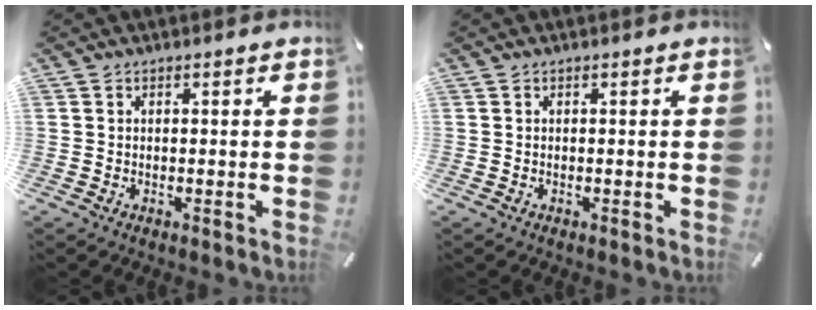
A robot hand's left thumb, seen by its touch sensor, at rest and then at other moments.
{"total": 0.0}